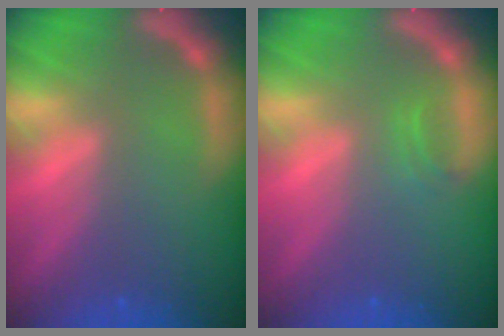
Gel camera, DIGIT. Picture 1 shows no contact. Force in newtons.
{"total": 0.9}